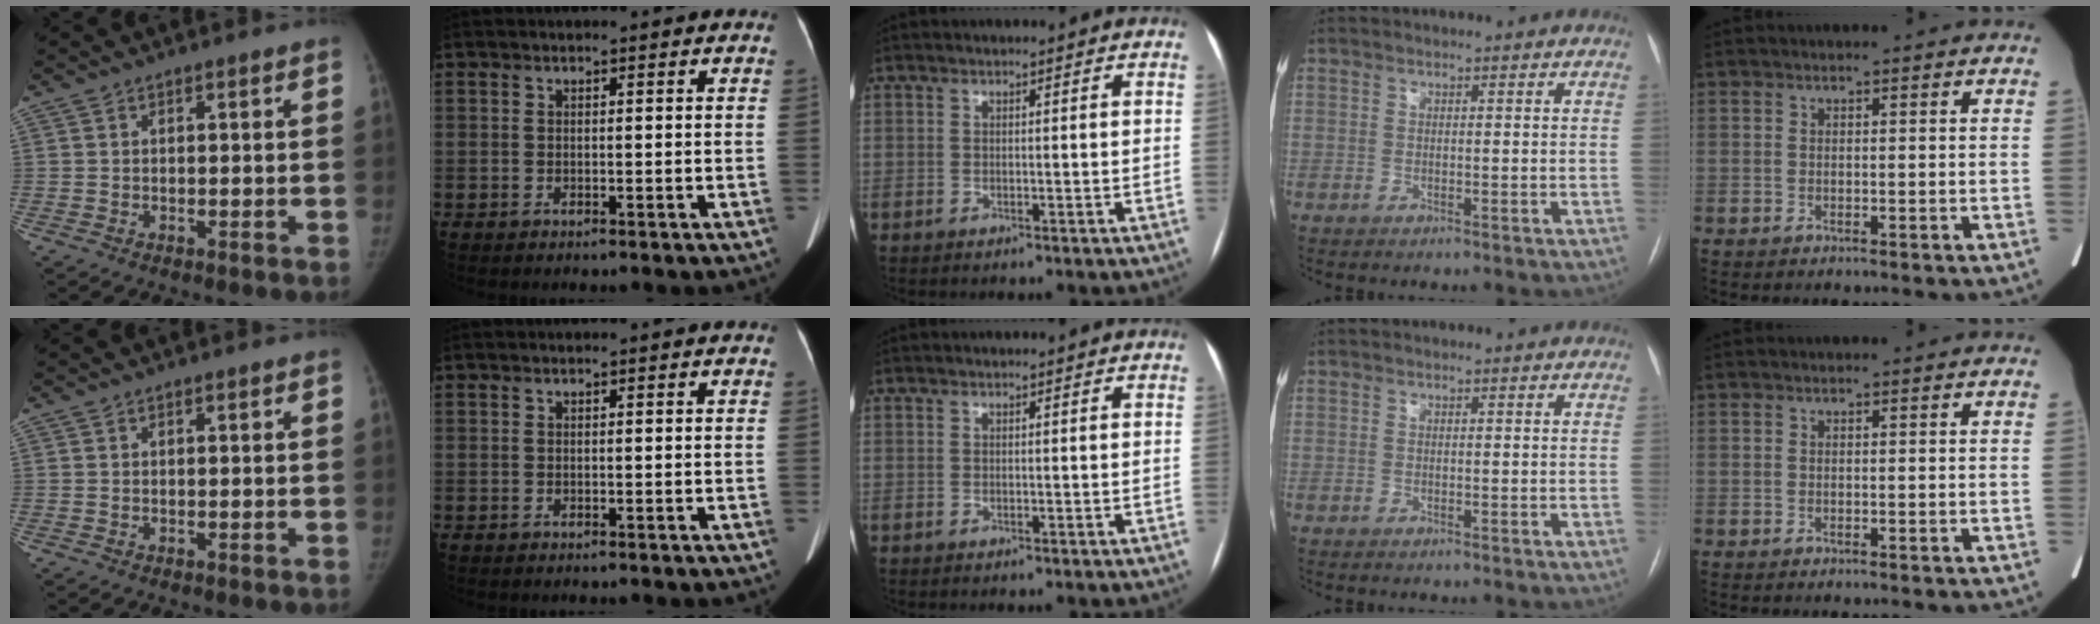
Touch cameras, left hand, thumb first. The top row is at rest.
{}